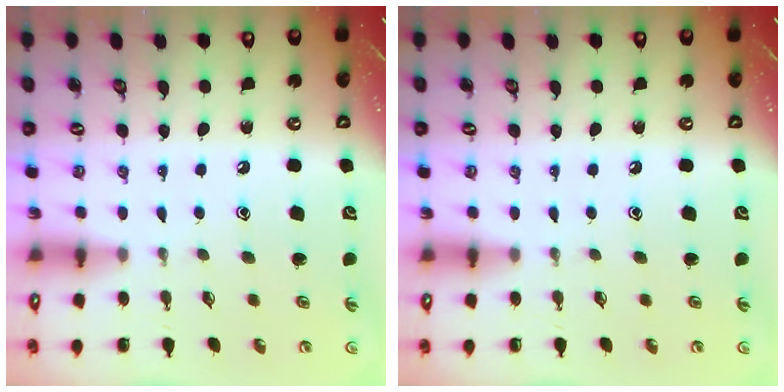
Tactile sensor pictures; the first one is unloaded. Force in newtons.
{"total": 0.0}